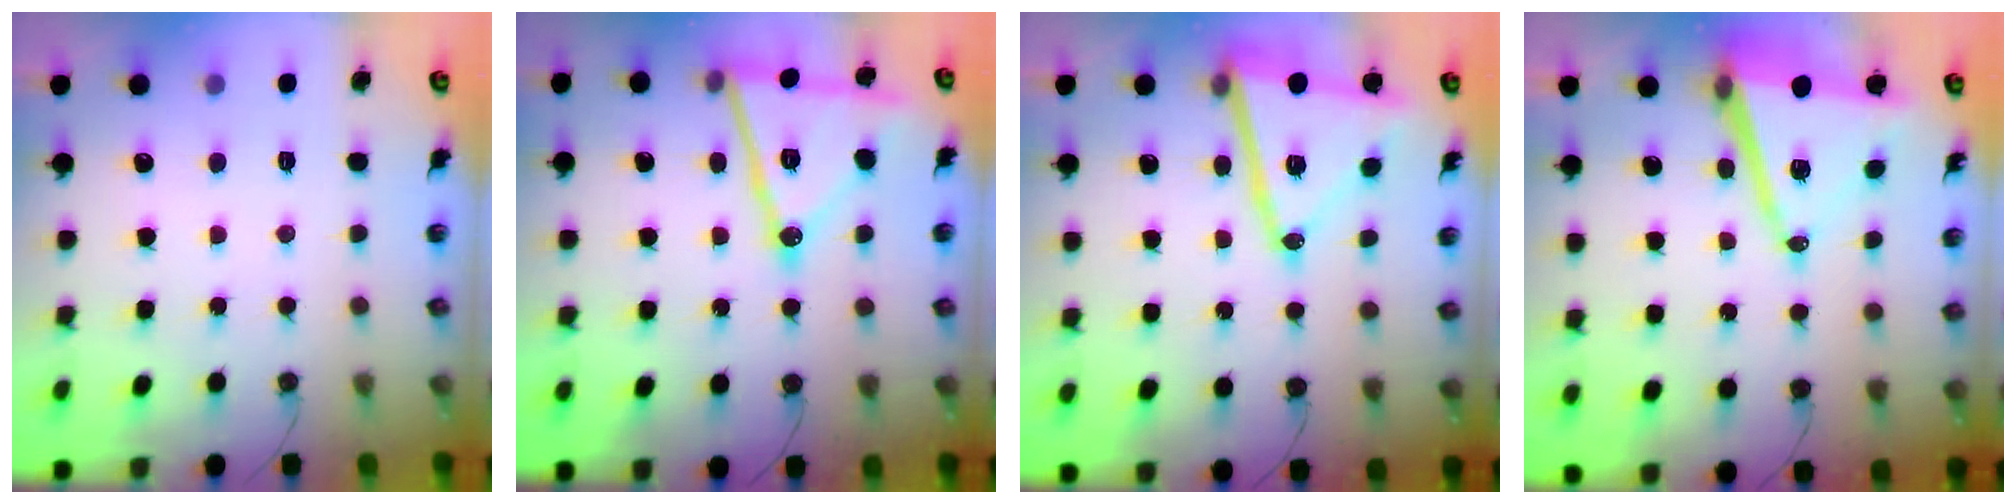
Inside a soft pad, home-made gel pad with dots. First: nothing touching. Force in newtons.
{"total": 19.0, "press": 18.7, "slide": 3.5}
{"total": 18.6, "press": 18.5, "slide": 1.7}
{"total": 13.6, "press": 13.0, "slide": 4.1}